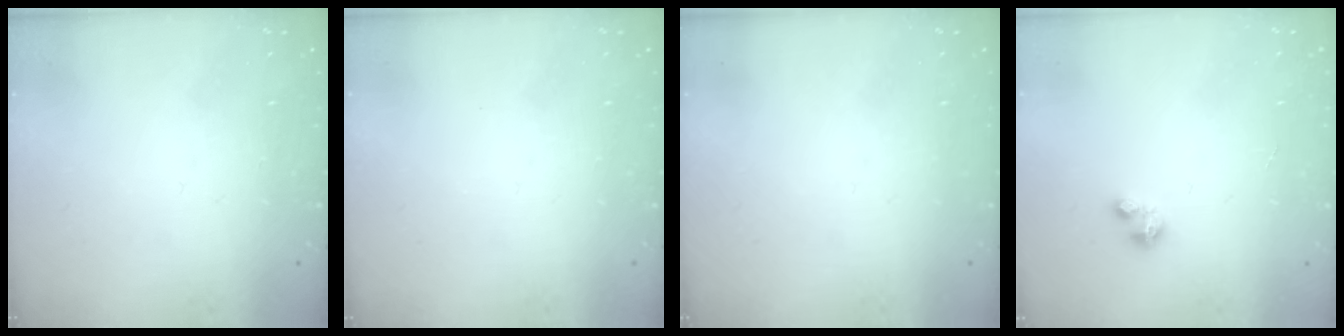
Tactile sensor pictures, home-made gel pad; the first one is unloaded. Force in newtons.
{"total": 0.0}
{"total": 0.0}
{"total": 1.7, "press": 1.7, "slide": 0.4}